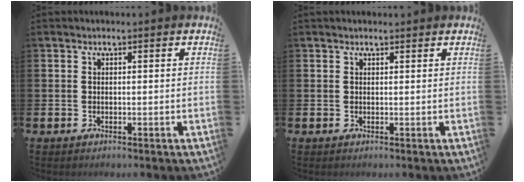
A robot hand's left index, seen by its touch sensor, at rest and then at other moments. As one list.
[{"total": 0.7, "force": [0.6, 0.1, 0.2], "torque": [0.006, -0.003, 0.009]}]